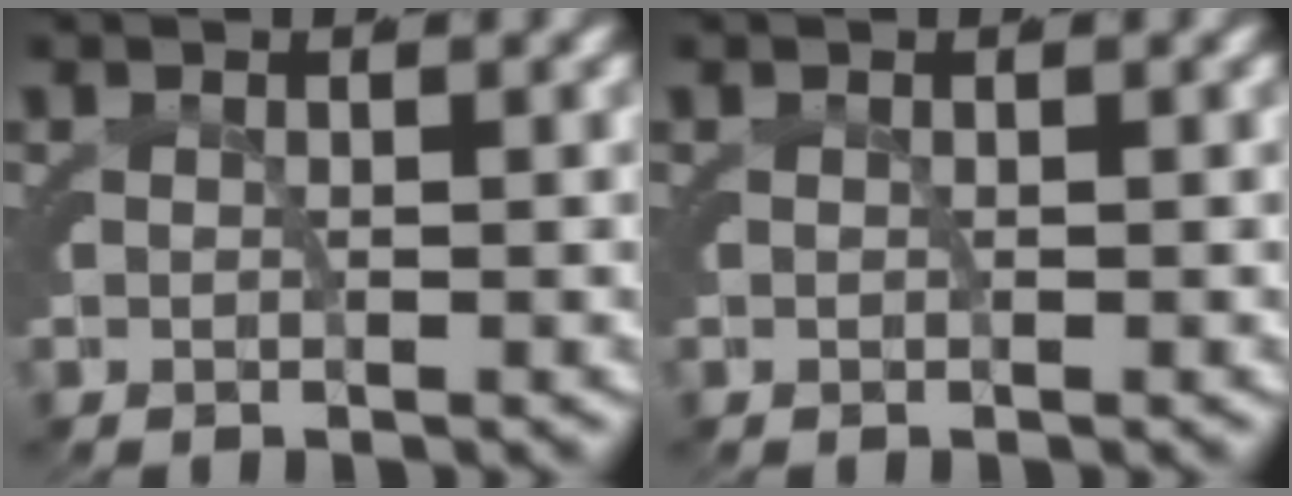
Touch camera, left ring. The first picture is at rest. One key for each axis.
{"total": 0.0}